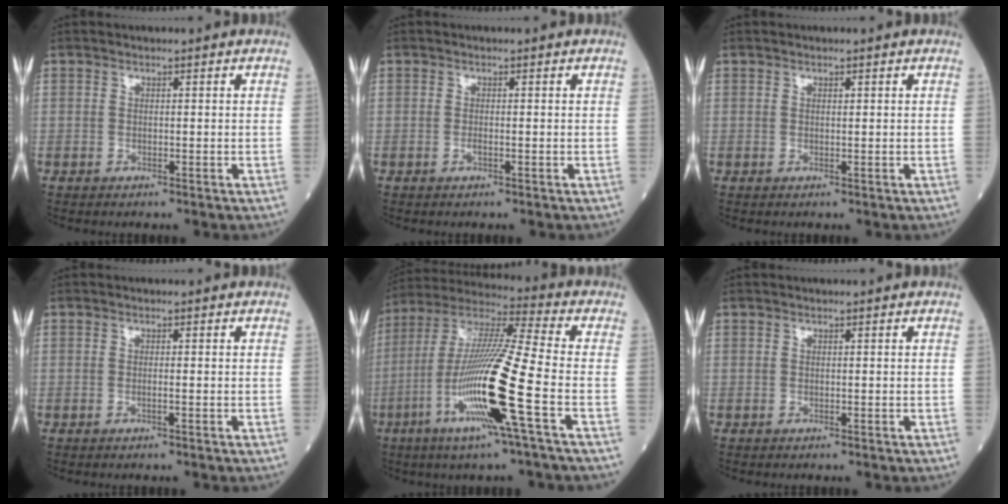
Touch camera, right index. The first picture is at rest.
{"total": 0.7, "force": [-0.3, 0.1, 0.6], "torque": [-0.015, 0.000, -0.006]}
{"total": 0.0}
{"total": 0.7, "force": [-0.2, -0.1, 0.6], "torque": [-0.013, 0.001, -0.006]}
{"total": 17.9, "force": [-5.8, -0.8, 16.9], "torque": [-0.343, -0.018, -0.122]}
{"total": 0.0}